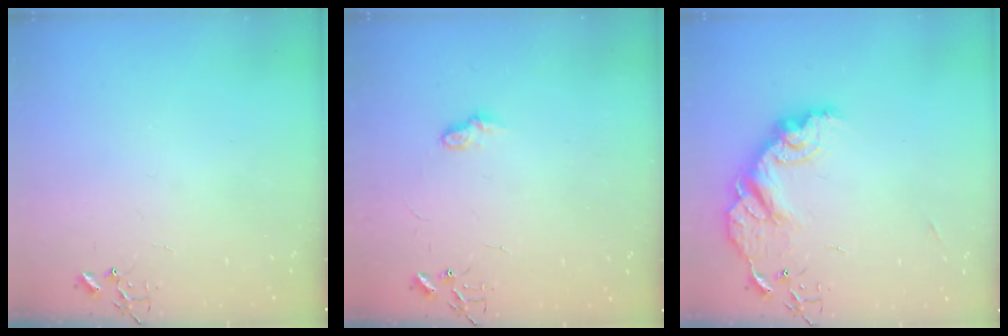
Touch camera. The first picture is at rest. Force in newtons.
{"total": 6.8, "press": 6.8, "slide": 0.7}
{"total": 14.5, "press": 14.5, "slide": 0.6}